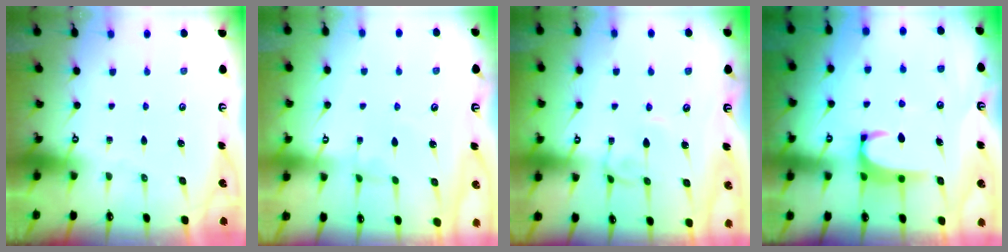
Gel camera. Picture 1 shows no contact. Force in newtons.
{"total": 2.5, "press": 2.4, "slide": 0.5}
{"total": 2.3, "press": 2.2, "slide": 0.3}
{"total": 2.0, "press": 2.0, "slide": 0.3}